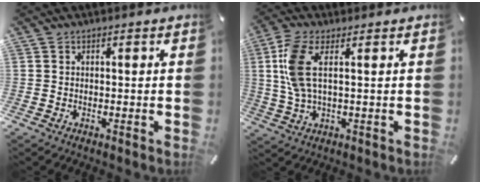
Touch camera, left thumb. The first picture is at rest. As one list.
[{"total": 8.8, "force": [2.0, 3.1, 8.0], "torque": [-0.188, -0.012, 0.028]}]